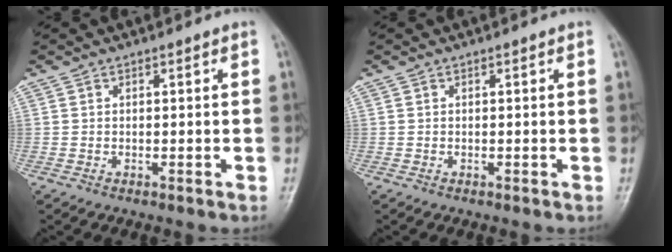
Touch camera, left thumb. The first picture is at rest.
{"total": 0.0}